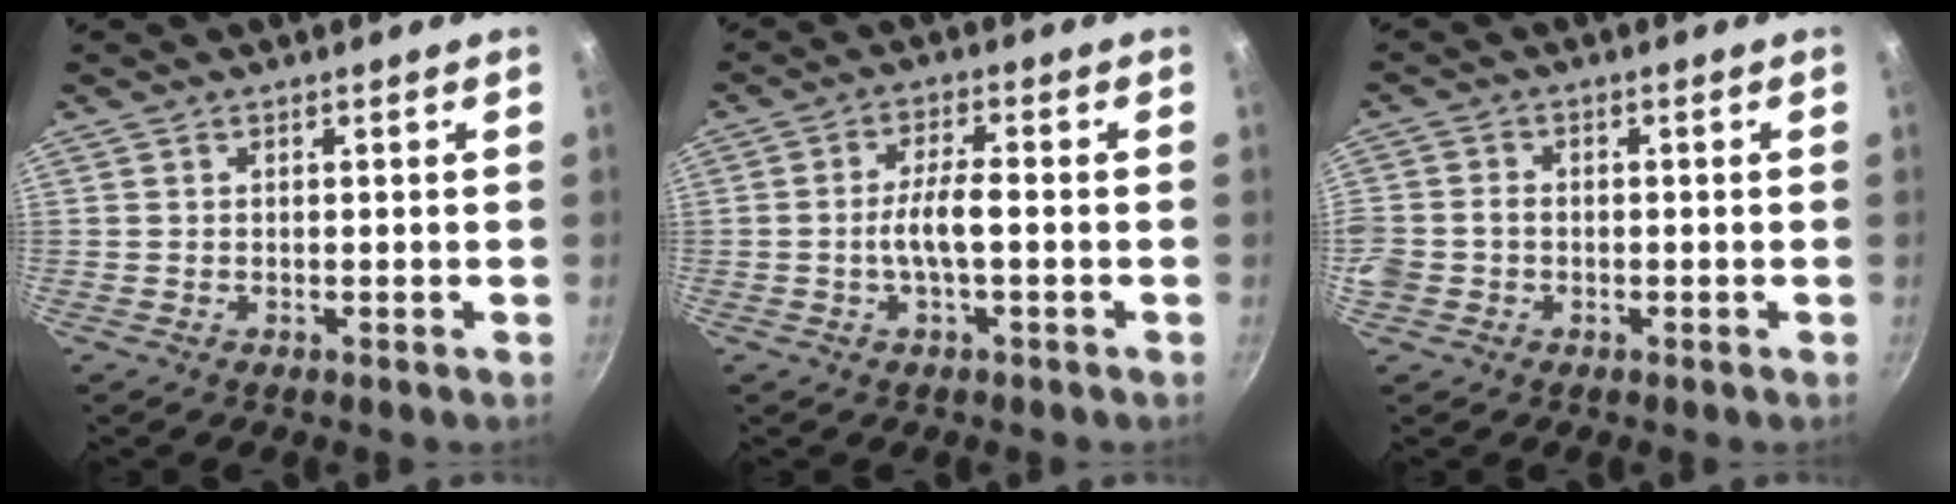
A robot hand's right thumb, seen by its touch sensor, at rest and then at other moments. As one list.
[{"total": 5.7, "force": [-1.1, 1.5, 5.4], "torque": [-0.106, 0.019, -0.024]}, {"total": 6.8, "force": [-1.6, 5.8, 3.2], "torque": [-0.075, 0.014, -0.038]}]